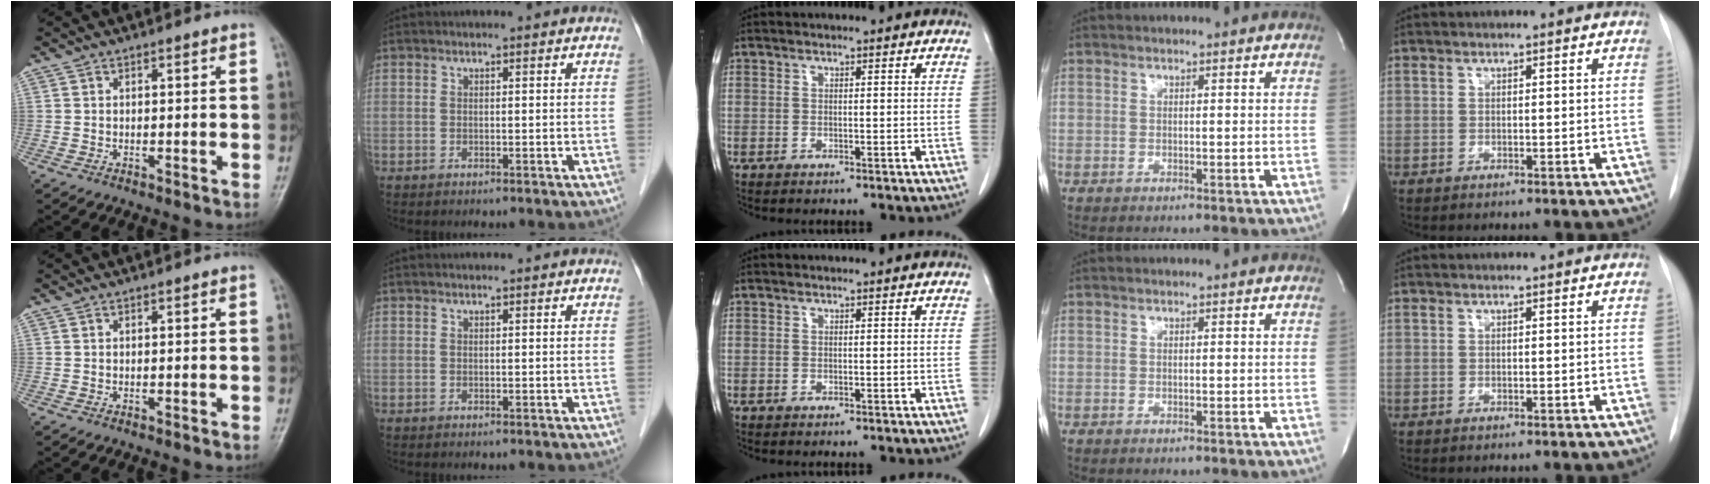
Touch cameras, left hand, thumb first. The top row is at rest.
{}